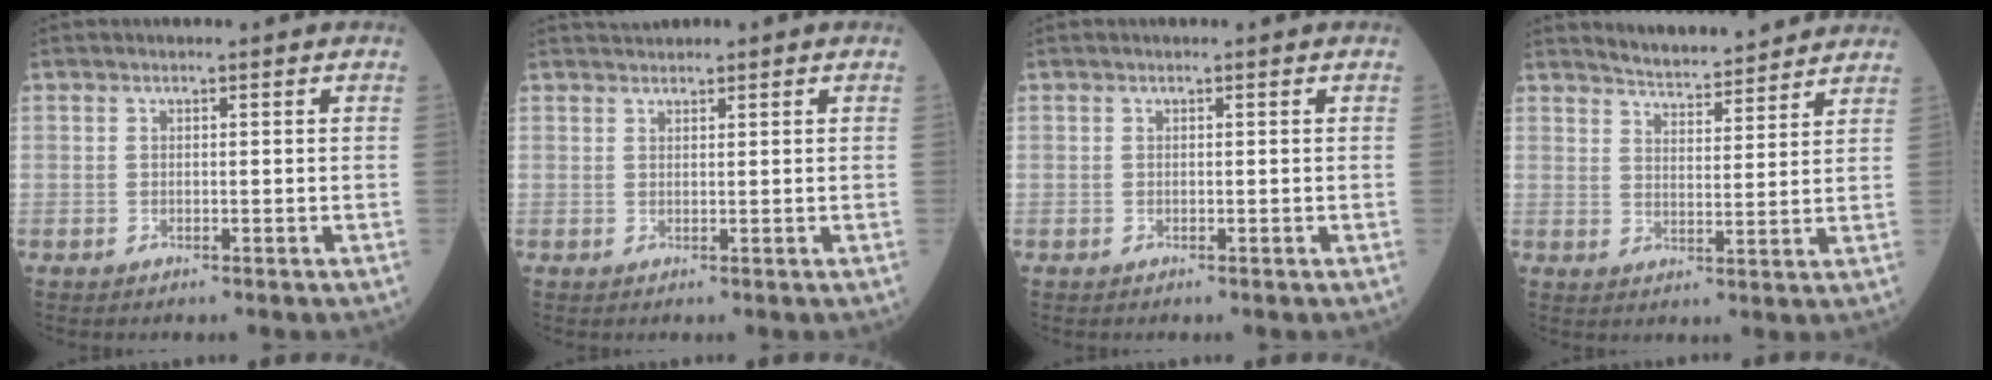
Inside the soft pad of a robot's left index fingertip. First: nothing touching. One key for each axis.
{"total": 1.3, "fx": 1.3, "fy": 0.2, "fz": 0.0, "tx": -0.010, "ty": 0.014, "tz": 0.026}
{"total": 0.0}
{"total": 8.8, "fx": 8.5, "fy": 0.9, "fz": 2.0, "tx": -0.039, "ty": 0.009, "tz": 0.124}